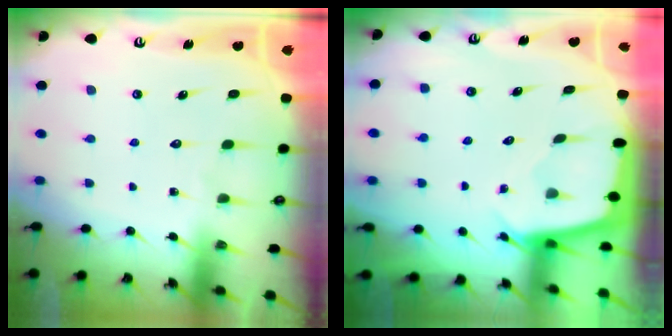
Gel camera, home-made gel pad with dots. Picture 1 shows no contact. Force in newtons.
{"total": 2.0, "press": 2.0, "slide": 0.2}